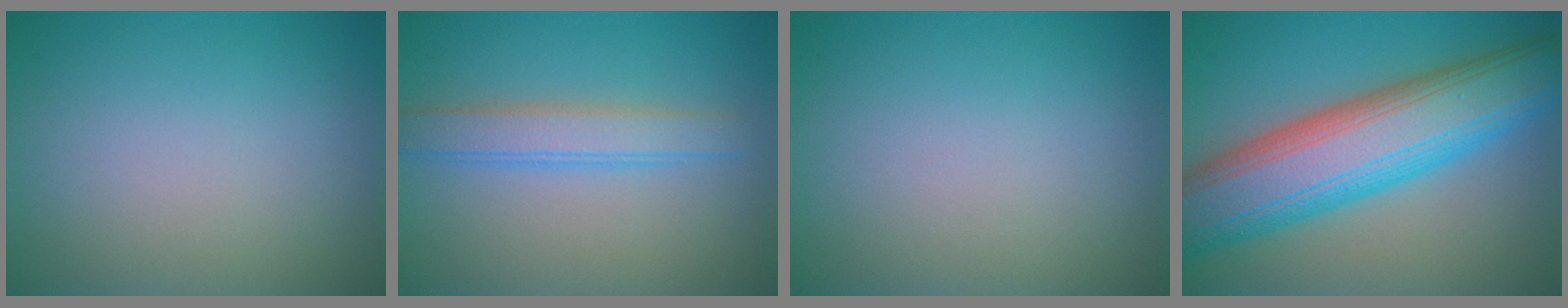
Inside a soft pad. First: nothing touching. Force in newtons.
{"total": 3.0, "press": 3.0, "slide": 0.0}
{"total": 0.0}
{"total": 12.4, "press": 12.4, "slide": 0.2}